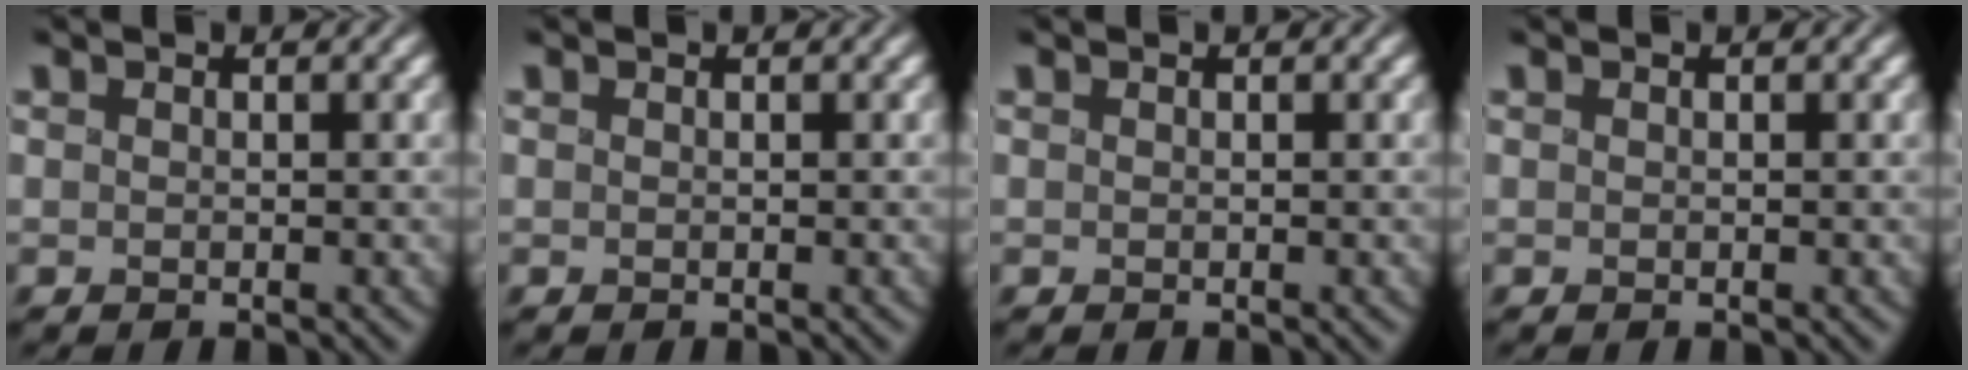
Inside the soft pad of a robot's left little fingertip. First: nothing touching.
{"total": 0.0}
{"total": 0.0}
{"total": 0.0}